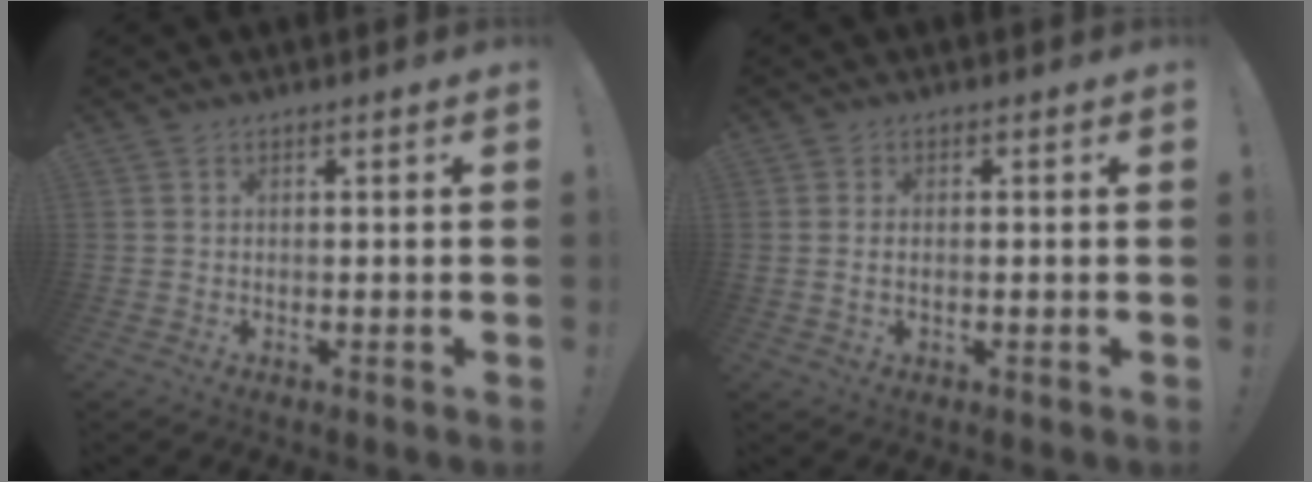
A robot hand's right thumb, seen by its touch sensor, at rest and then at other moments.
{"total": 1.5, "force": [0.1, 0.8, 1.2], "torque": [-0.025, 0.002, 0.002]}